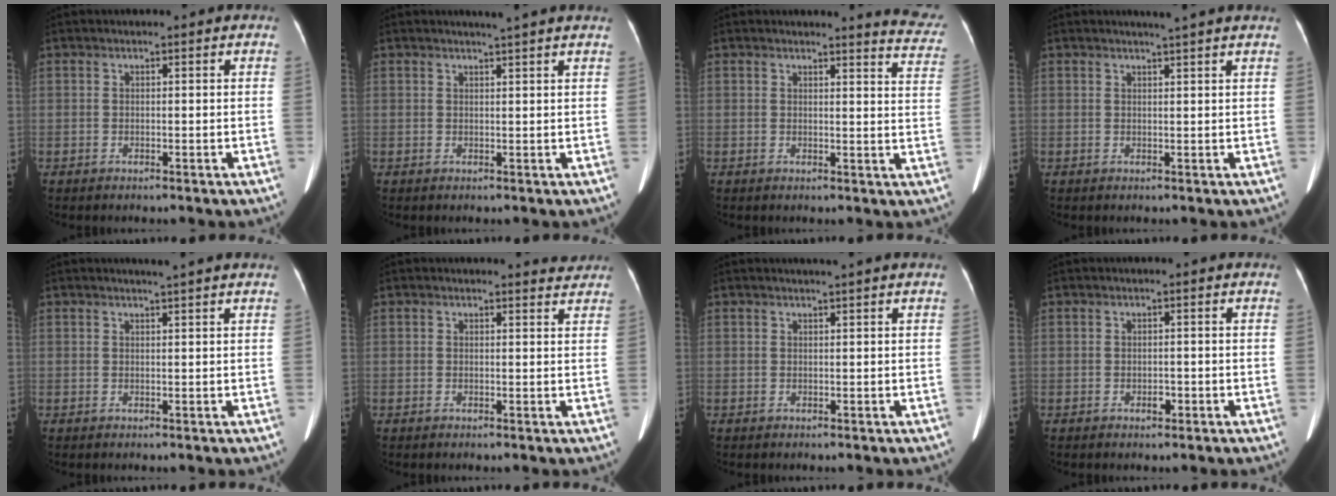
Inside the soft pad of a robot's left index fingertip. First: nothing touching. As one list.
[{"total": 3.7, "force": [3.2, -0.8, 1.7], "torque": [-0.022, 0.006, 0.036]}, {"total": 7.8, "force": [7.8, 0.2, 1.0], "torque": [0.006, -0.065, 0.054]}, {"total": 3.5, "force": [3.0, -0.8, 1.6], "torque": [-0.020, 0.005, 0.036]}, {"total": 2.4, "force": [2.1, -0.7, 1.0], "torque": [-0.015, 0.001, 0.028]}, {"total": 2.0, "force": [2.0, 0.2, -0.2], "torque": [-0.003, -0.013, 0.011]}, {"total": 1.6, "force": [1.3, -0.6, 0.7], "torque": [-0.012, -0.001, 0.027]}, {"total": 0.9, "force": [-0.5, 0.6, 0.6], "torque": [-0.013, 0.000, -0.004]}]